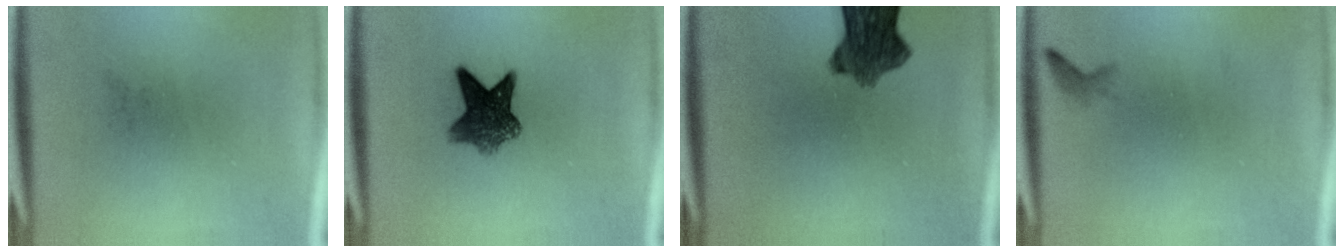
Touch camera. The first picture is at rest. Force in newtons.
{"total": 7.3}
{"total": 8.0}
{"total": 0.7}